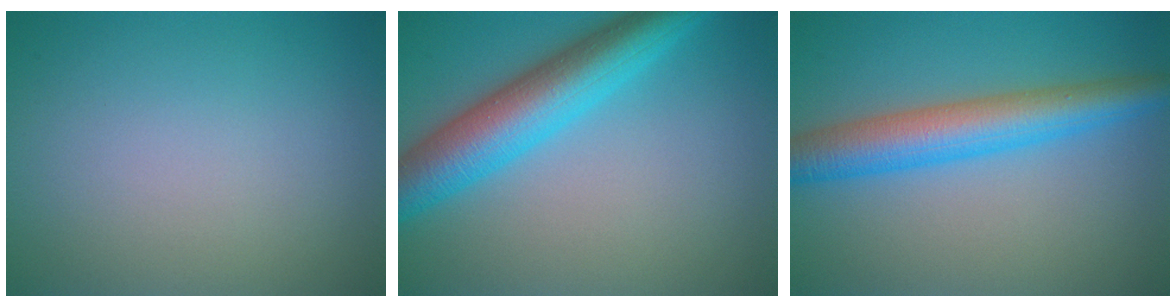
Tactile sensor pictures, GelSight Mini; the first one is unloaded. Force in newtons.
{"total": 7.7, "press": 7.7, "slide": 0.1}
{"total": 6.2, "press": 6.2, "slide": 0.1}